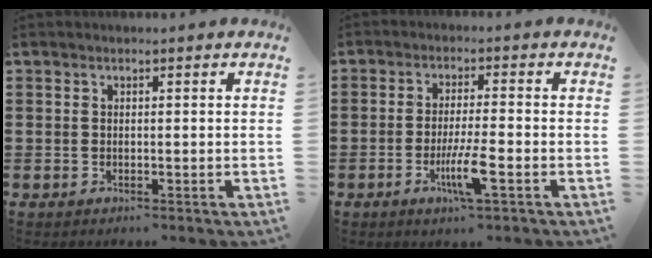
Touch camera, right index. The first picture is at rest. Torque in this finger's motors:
{"motor_torque": [2.14, 0.00, 0.20, 0.05]}